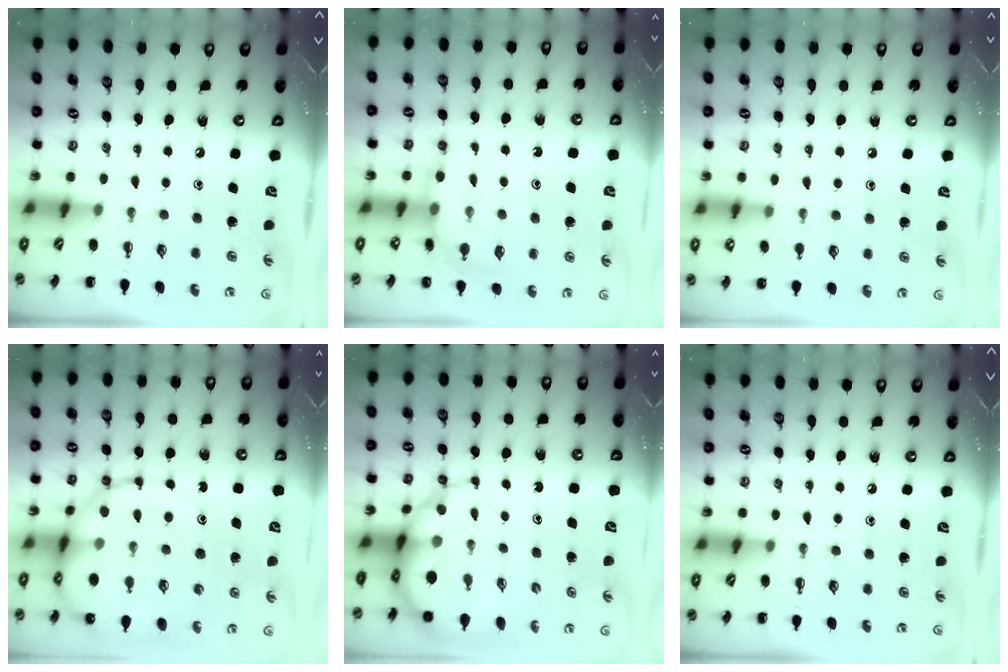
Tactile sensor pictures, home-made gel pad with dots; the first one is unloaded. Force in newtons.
{"total": 8.5, "press": 8.4, "slide": 0.7}
{"total": 6.5, "press": 6.1, "slide": 2.1}
{"total": 17.9, "press": 17.6, "slide": 3.0}
{"total": 9.2, "press": 8.8, "slide": 2.8}
{"total": 0.0}